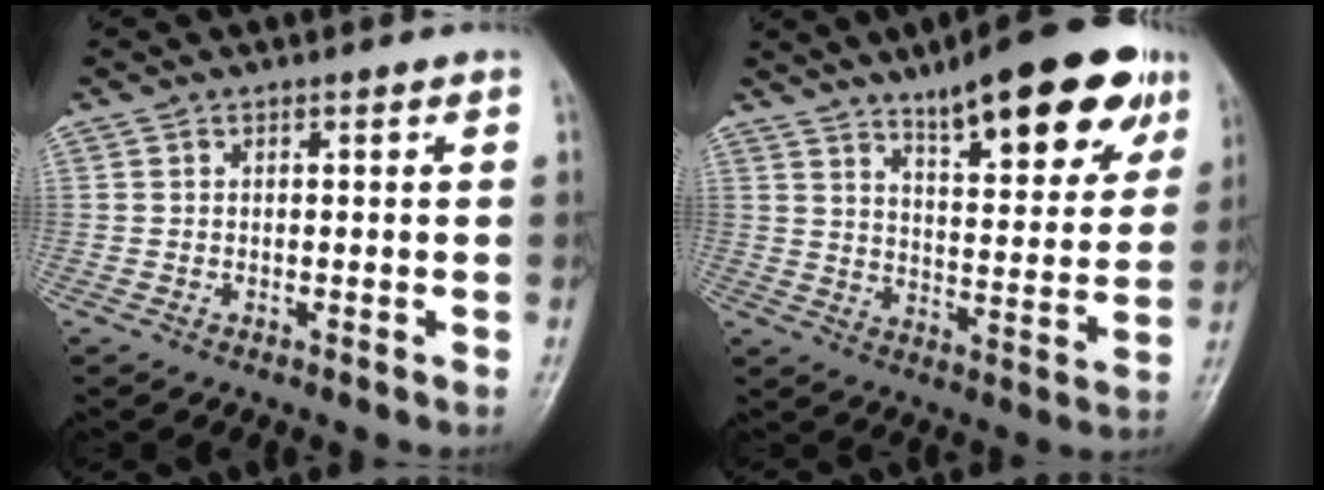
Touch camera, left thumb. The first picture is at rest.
{"total": 19.9, "force": [12.2, 5.9, 14.6], "torque": [-0.169, -0.046, 0.180]}